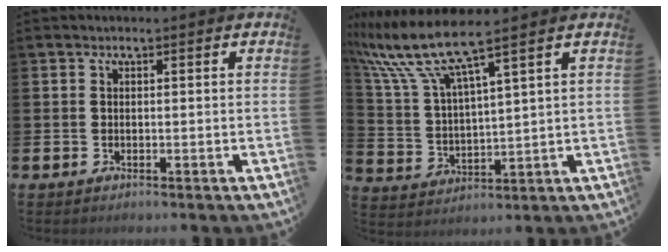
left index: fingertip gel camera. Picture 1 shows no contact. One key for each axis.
{"total": 8.7, "fx": 7.3, "fy": 0.6, "fz": 4.8, "tx": -0.130, "ty": -0.035, "tz": 0.123}